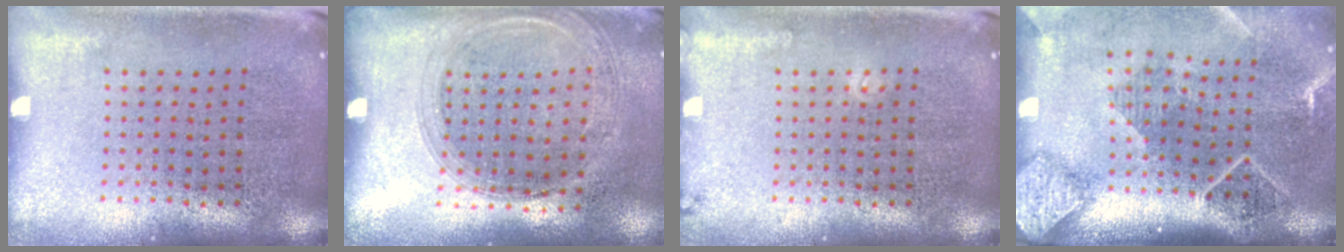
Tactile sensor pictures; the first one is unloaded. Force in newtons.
{"total": 1.4, "press": 1.3, "slide": 0.5}
{"total": 0.9, "press": 0.8, "slide": 0.2}
{"total": 2.7, "press": 2.0, "slide": 1.8}